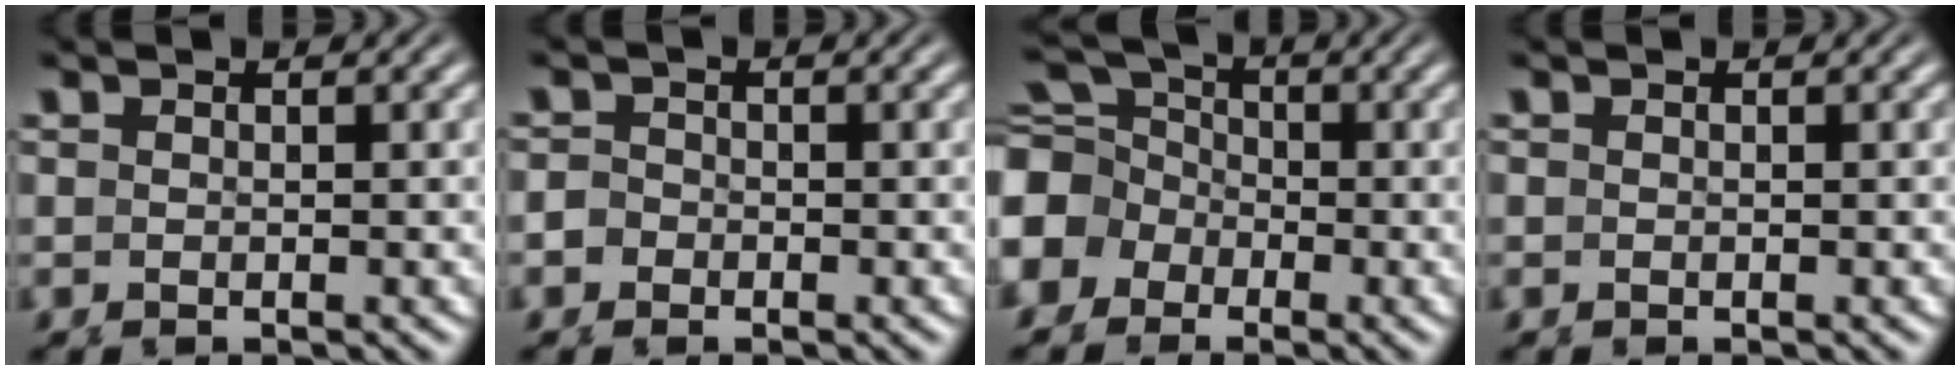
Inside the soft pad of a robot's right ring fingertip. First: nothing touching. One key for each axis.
{"total": 1.0, "fx": -0.5, "fy": 0.9, "fz": -0.1, "tx": 0.004, "ty": 0.001, "tz": -0.011}
{"total": 7.7, "fx": -0.1, "fy": 7.1, "fz": 3.1, "tx": -0.065, "ty": -0.012, "tz": -0.008}
{"total": 0.0}